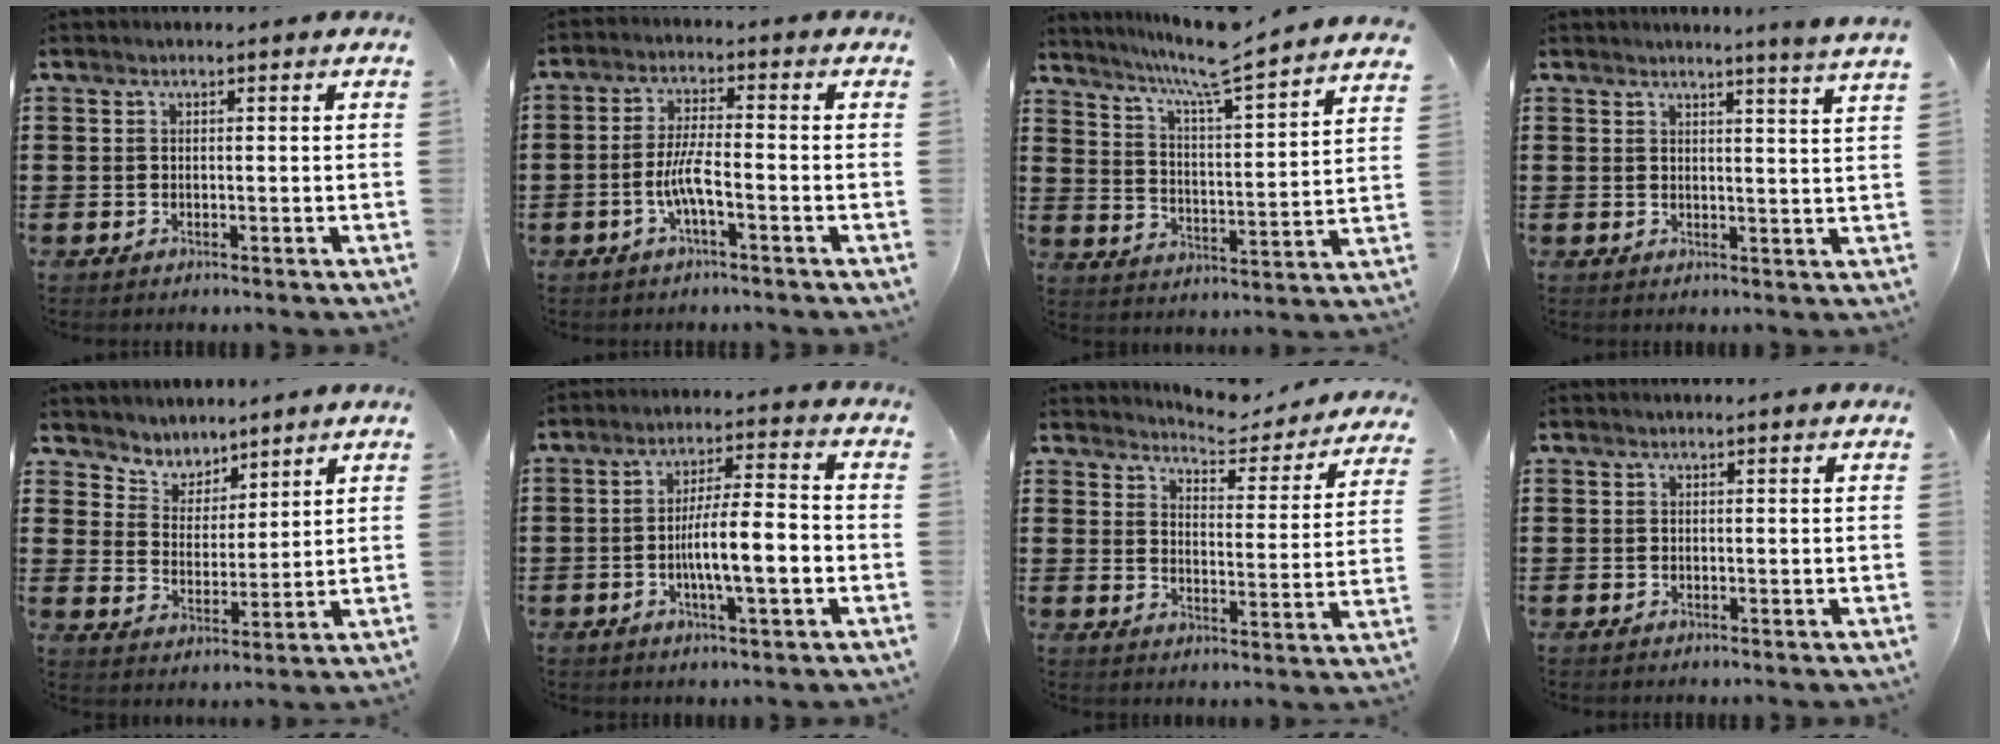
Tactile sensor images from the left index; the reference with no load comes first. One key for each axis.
{"total": 5.3, "fx": -2.1, "fy": 1.0, "fz": 4.8, "tx": -0.110, "ty": -0.004, "tz": -0.048}
{"total": 7.2, "fx": 6.5, "fy": -0.4, "fz": 3.2, "tx": -0.089, "ty": -0.052, "tz": 0.103}
{"total": 3.1, "fx": 2.7, "fy": -1.3, "fz": 0.9, "tx": -0.025, "ty": -0.017, "tz": 0.046}
{"total": 4.7, "fx": 4.1, "fy": 2.2, "fz": -0.6, "tx": -0.019, "ty": -0.020, "tz": 0.074}
{"total": 8.2, "fx": -2.0, "fy": 1.5, "fz": 7.8, "tx": -0.124, "ty": 0.003, "tz": -0.039}
{"total": 4.4, "fx": 4.4, "fy": 0.3, "fz": 0.6, "tx": -0.025, "ty": -0.044, "tz": 0.068}
{"total": 0.0}